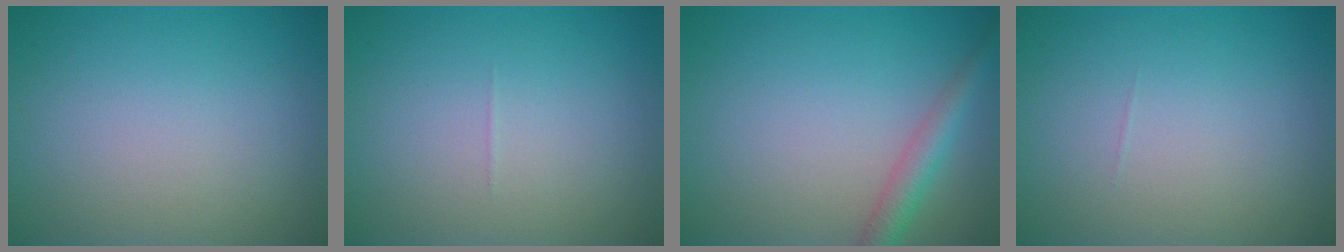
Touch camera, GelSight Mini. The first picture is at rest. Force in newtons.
{"total": 0.0}
{"total": 2.8, "press": 2.8, "slide": 0.1}
{"total": 0.0}